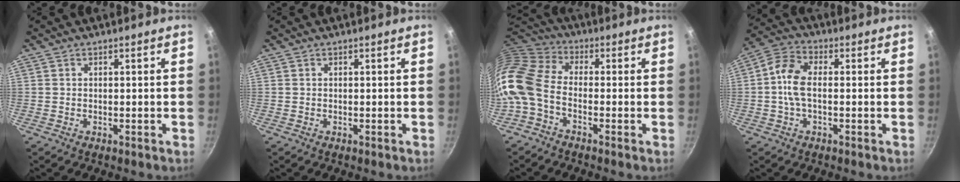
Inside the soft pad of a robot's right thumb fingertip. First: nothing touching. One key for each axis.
{"total": 0.0}
{"total": 10.2, "fx": -3.2, "fy": 6.3, "fz": 7.4, "tx": -0.147, "ty": 0.035, "tz": -0.086}
{"total": 7.2, "fx": -0.4, "fy": 3.9, "fz": 6.0, "tx": -0.129, "ty": 0.029, "tz": -0.021}